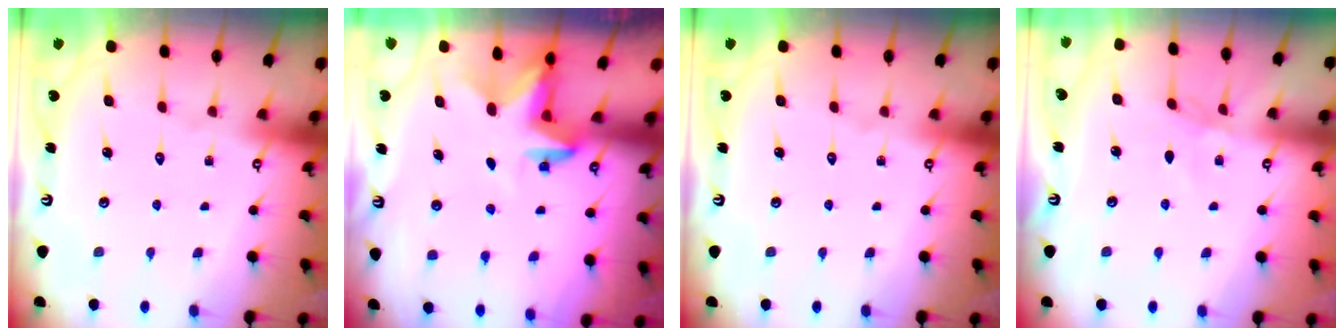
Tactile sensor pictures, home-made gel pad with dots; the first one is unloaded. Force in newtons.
{"total": 2.9, "press": 2.9, "slide": 0.1}
{"total": 0.0}
{"total": 2.2, "press": 2.2, "slide": 0.3}